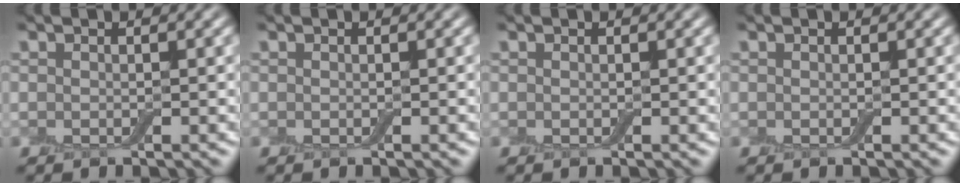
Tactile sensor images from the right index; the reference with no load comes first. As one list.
[{"total": 0.0}, {"total": 0.0}, {"total": 0.0}]